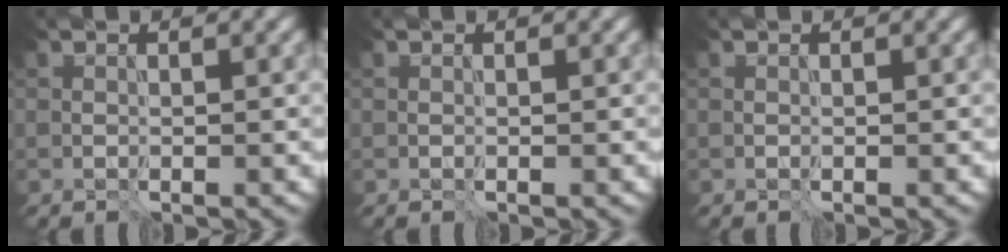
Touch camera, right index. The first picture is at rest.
{"total": 0.0}
{"total": 0.0}